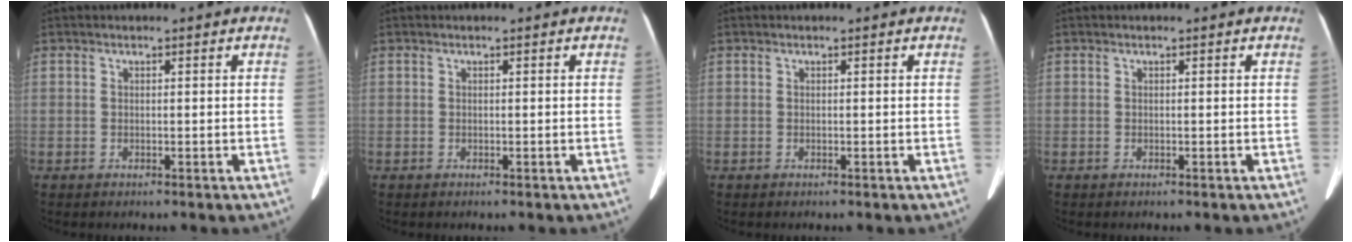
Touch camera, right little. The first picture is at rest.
{"total": 0.0}
{"total": 0.0}
{"total": 0.0}